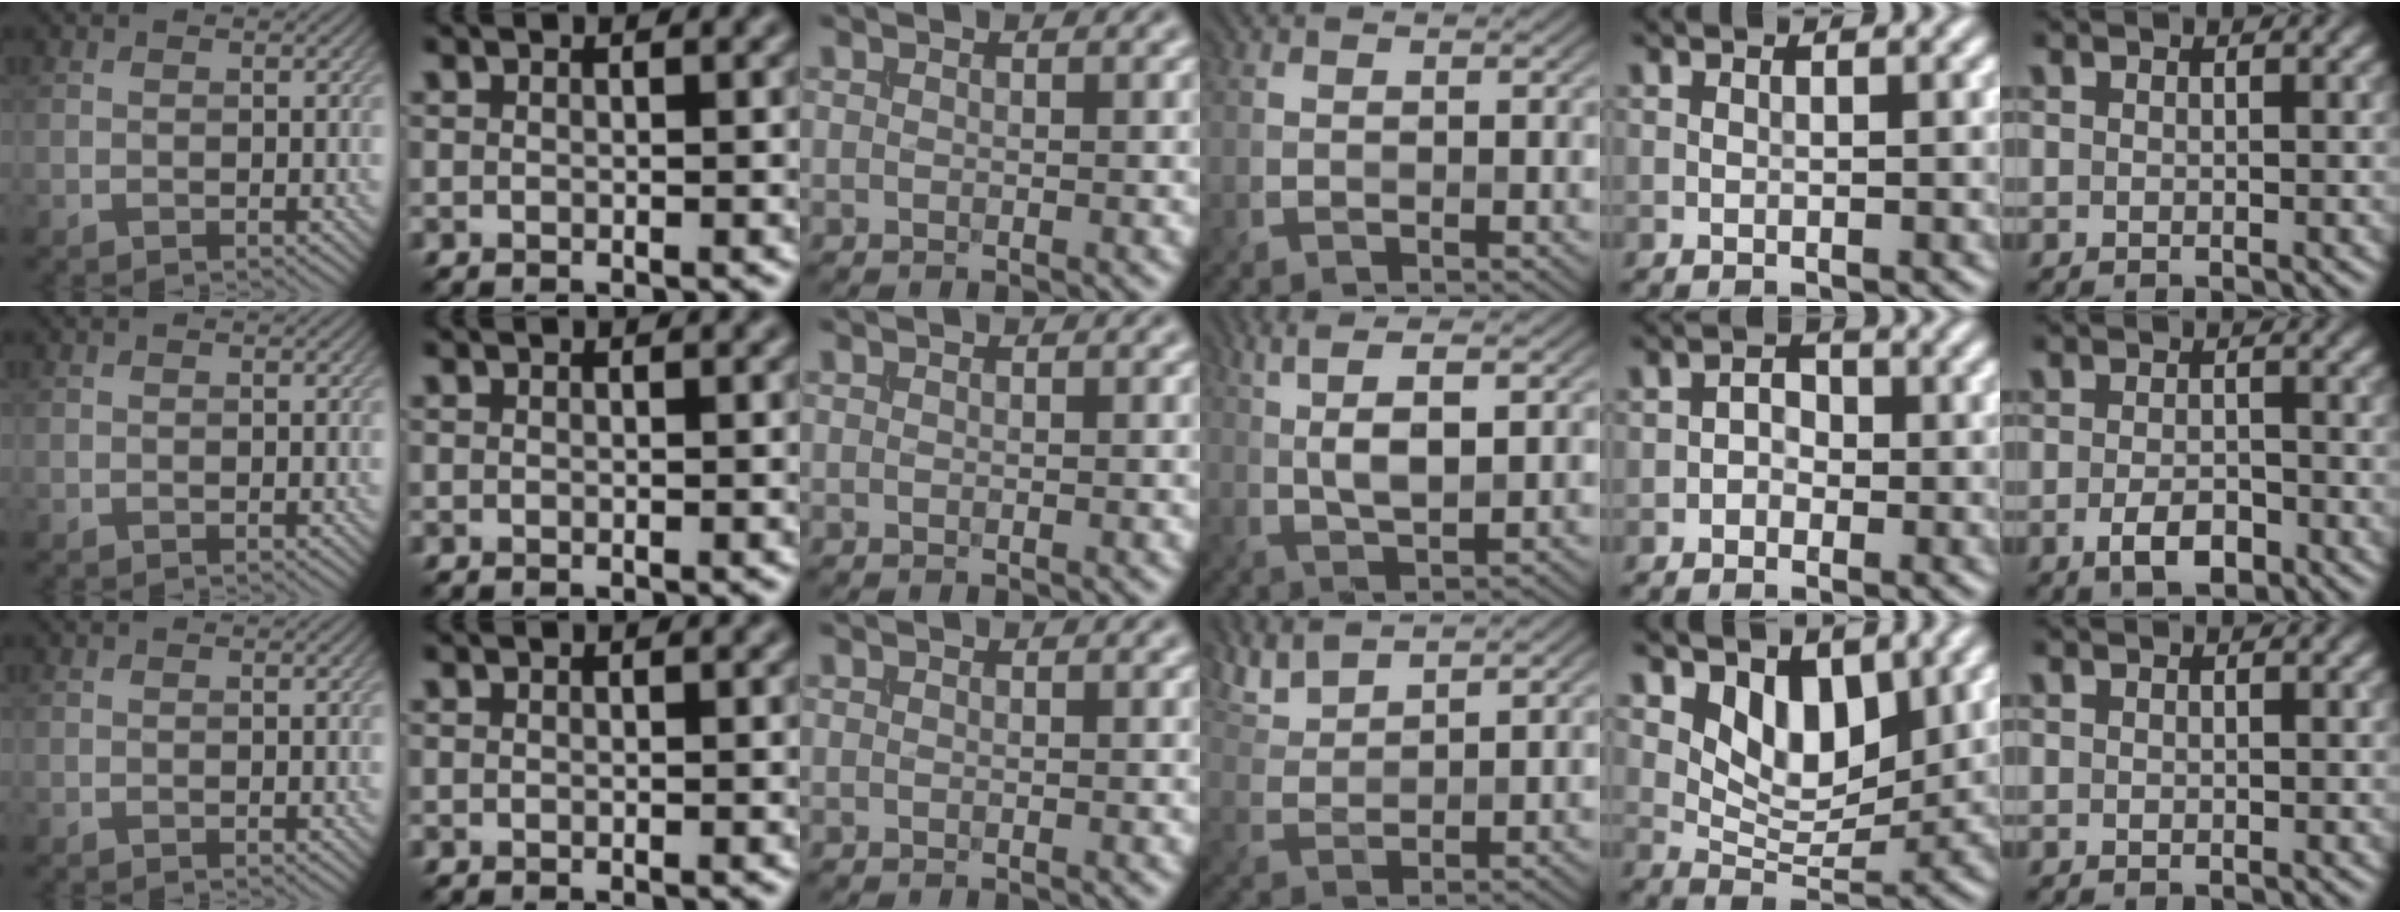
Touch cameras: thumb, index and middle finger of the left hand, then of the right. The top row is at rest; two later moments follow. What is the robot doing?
{"motion": "extract", "object": "file holder"}